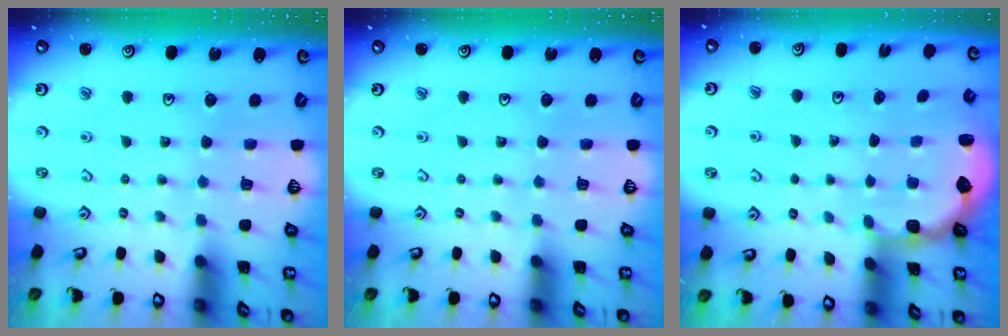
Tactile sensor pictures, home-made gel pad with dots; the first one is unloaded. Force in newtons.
{"total": 0.0}
{"total": 2.8, "press": 2.1, "slide": 1.8}